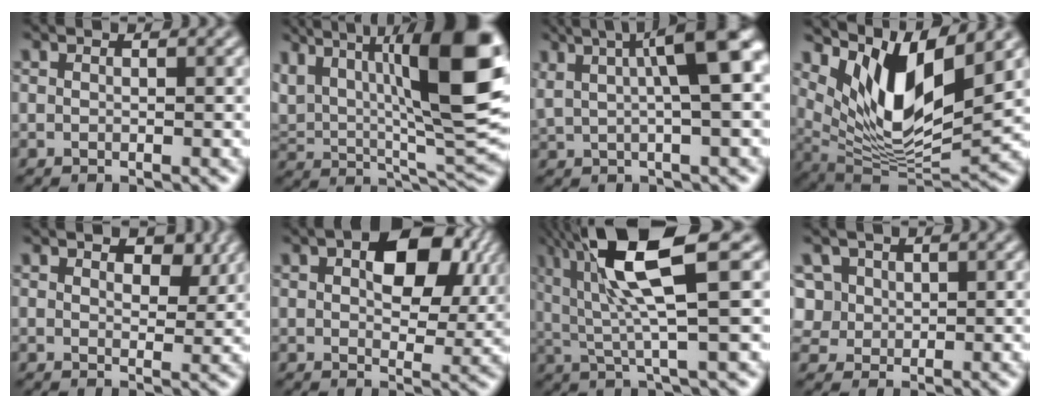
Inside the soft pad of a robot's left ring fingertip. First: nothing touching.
{"total": 13.4, "force": [4.7, 5.9, 11.1], "torque": [-0.186, 0.018, 0.081]}
{"total": 8.8, "force": [2.5, 2.5, 8.1], "torque": [-0.122, 0.019, 0.045]}
{"total": 9.8, "force": [4.6, 3.6, 7.9], "torque": [-0.137, -0.013, 0.095]}
{"total": 3.4, "force": [2.0, 1.6, 2.2], "torque": [-0.035, 0.003, 0.026]}
{"total": 9.3, "force": [3.5, 4.9, 7.1], "torque": [-0.103, 0.010, 0.056]}
{"total": 9.5, "force": [3.5, 1.9, 8.6], "torque": [-0.157, 0.012, 0.064]}
{"total": 4.1, "force": [1.8, 3.4, 1.5], "torque": [-0.043, 0.013, 0.029]}